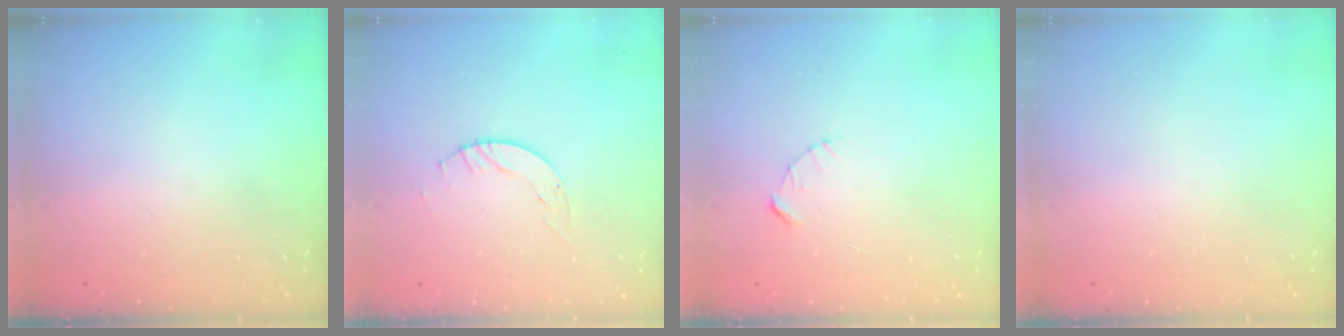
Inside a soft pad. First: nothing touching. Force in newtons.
{"total": 3.1, "press": 3.1, "slide": 0.4}
{"total": 2.7, "press": 2.7, "slide": 0.3}
{"total": 0.0}